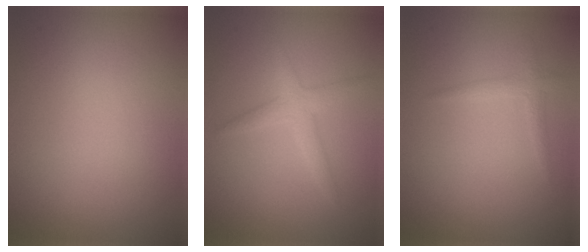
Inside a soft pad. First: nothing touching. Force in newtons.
{"total": 2.2, "press": 2.2, "slide": 0.1}
{"total": 1.1, "press": 1.1, "slide": 0.0}